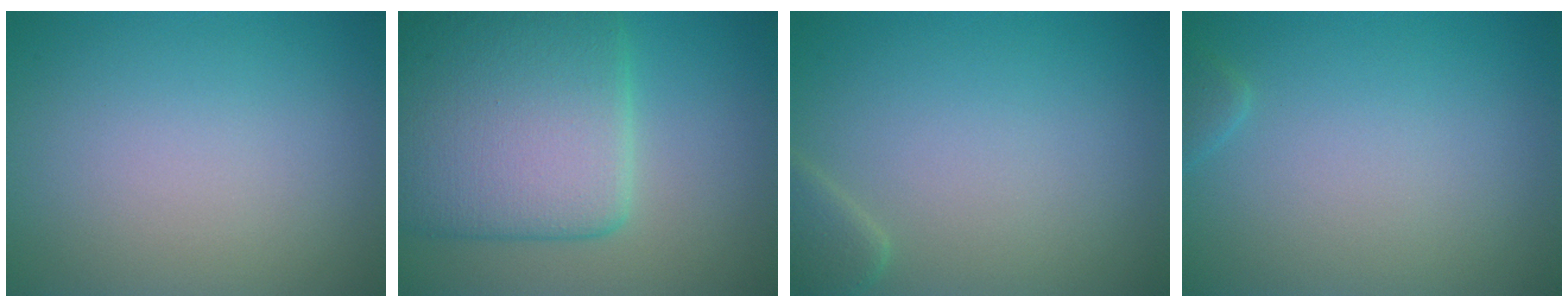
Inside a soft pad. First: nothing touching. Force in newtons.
{"total": 10.1, "press": 10.1, "slide": 0.6}
{"total": 1.7, "press": 1.7, "slide": 0.2}
{"total": 0.9, "press": 0.9, "slide": 0.0}